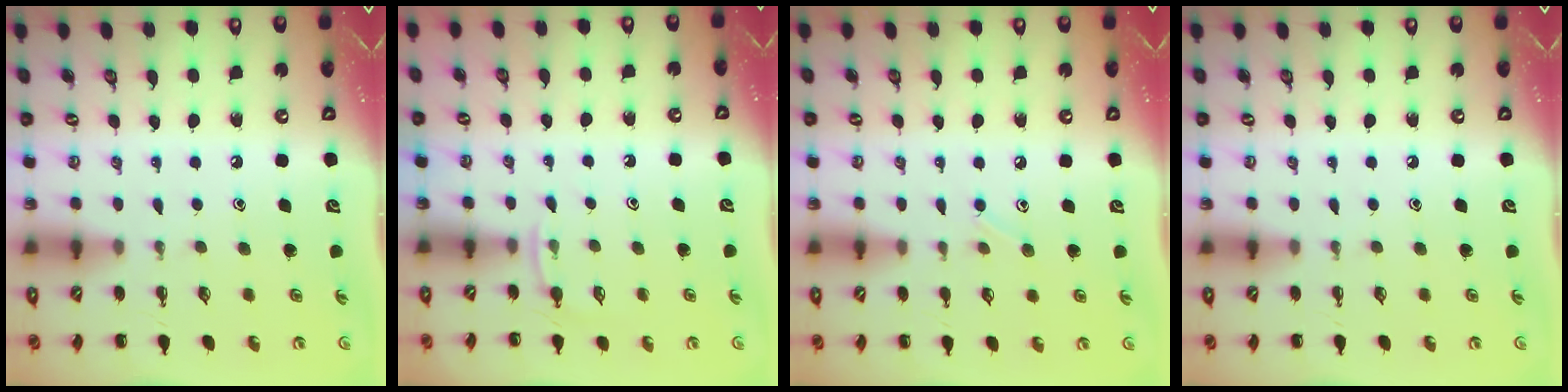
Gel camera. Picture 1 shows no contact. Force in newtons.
{"total": 4.0, "press": 3.8, "slide": 1.3}
{"total": 4.8, "press": 4.5, "slide": 1.5}
{"total": 0.0}